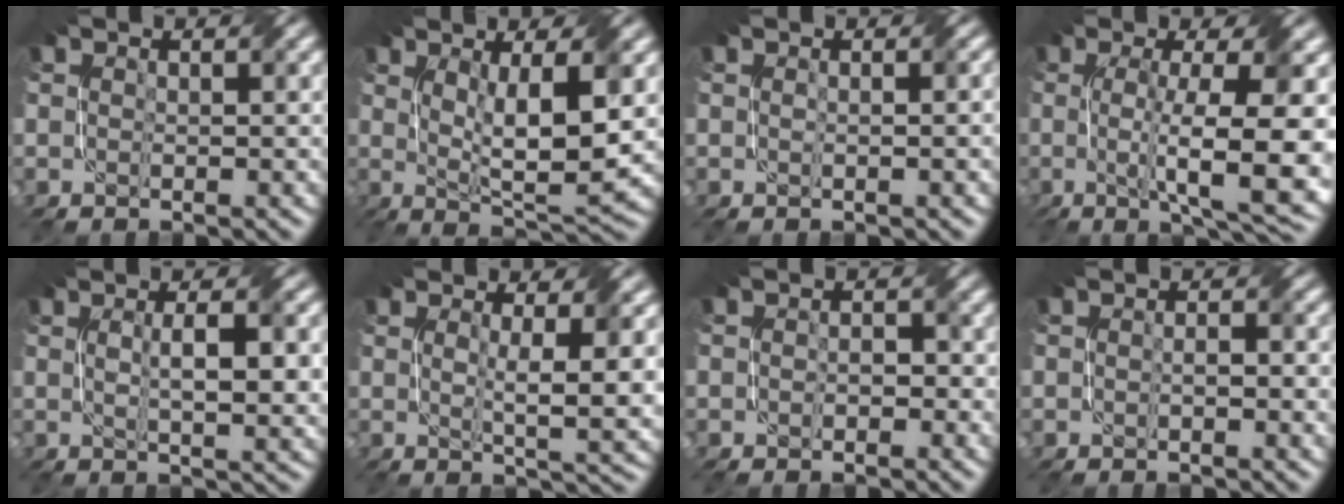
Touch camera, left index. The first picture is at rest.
{"total": 7.1, "force": [1.3, 1.7, 6.7], "torque": [-0.119, -0.008, 0.030]}
{"total": 1.0, "force": [-0.1, 0.0, 1.0], "torque": [-0.019, 0.003, -0.001]}
{"total": 10.5, "force": [-1.2, 2.4, 10.2], "torque": [-0.149, -0.012, -0.016]}
{"total": 5.0, "force": [0.6, 1.1, 4.8], "torque": [-0.075, 0.005, 0.013]}
{"total": 4.6, "force": [1.0, 0.8, 4.4], "torque": [-0.072, -0.009, 0.019]}
{"total": 1.7, "force": [-0.5, 1.0, 1.2], "torque": [-0.015, -0.002, -0.006]}
{"total": 2.0, "force": [-0.2, 0.7, 1.9], "torque": [-0.028, -0.002, -0.004]}